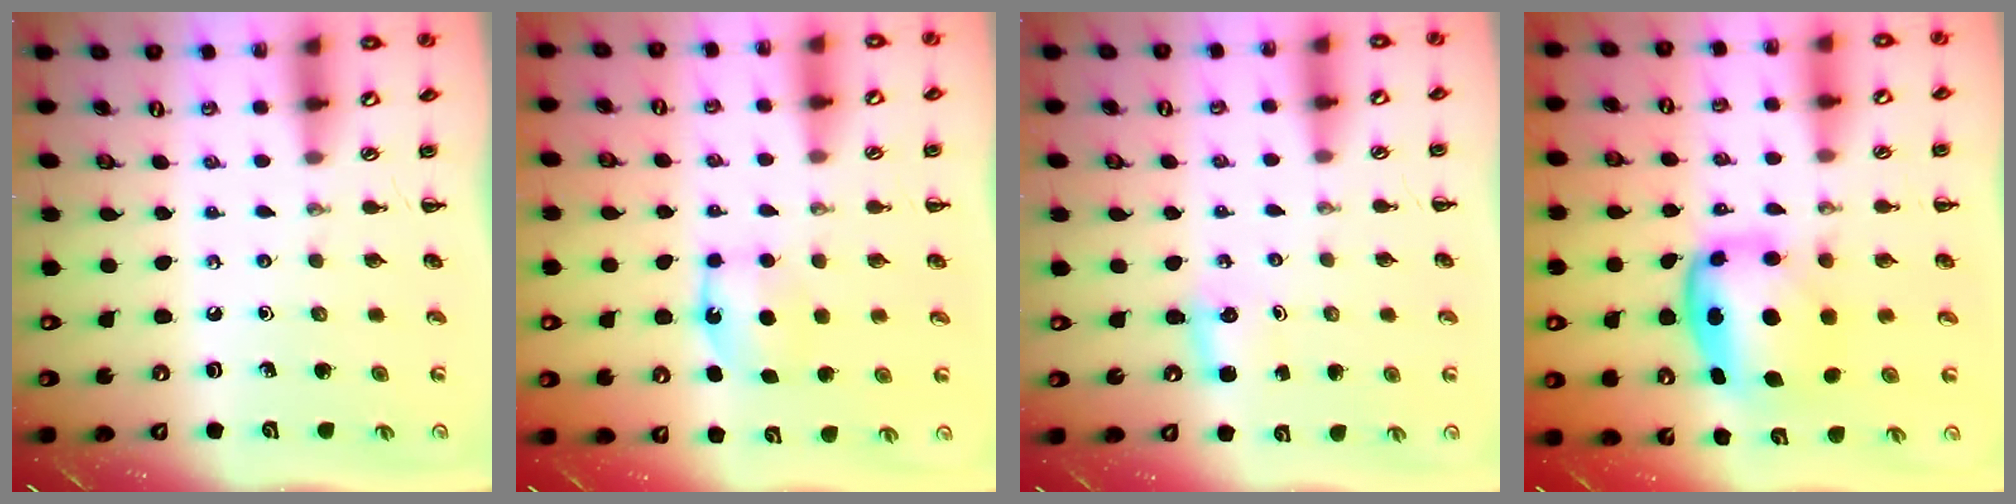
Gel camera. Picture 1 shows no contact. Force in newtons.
{"total": 6.1, "press": 5.8, "slide": 1.9}
{"total": 2.8, "press": 2.6, "slide": 0.9}
{"total": 6.5, "press": 6.3, "slide": 1.6}